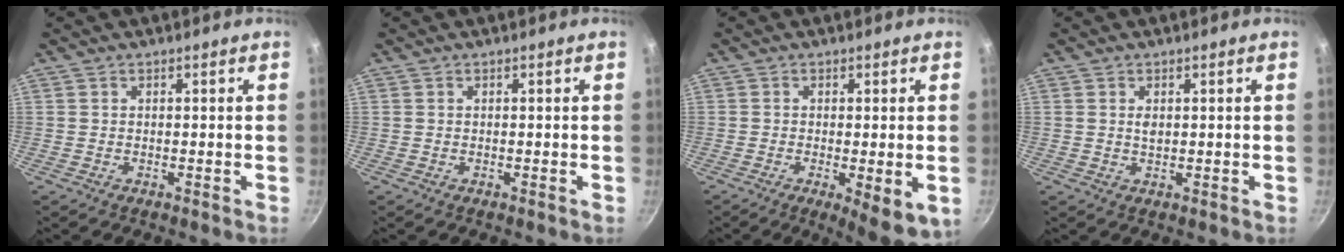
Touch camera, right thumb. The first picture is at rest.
{"total": 0.0}
{"total": 8.1, "force": [-2.5, 2.2, 7.4], "torque": [-0.105, -0.020, -0.035]}
{"total": 1.5, "force": [0.4, 0.9, 1.2], "torque": [-0.017, -0.003, 0.009]}